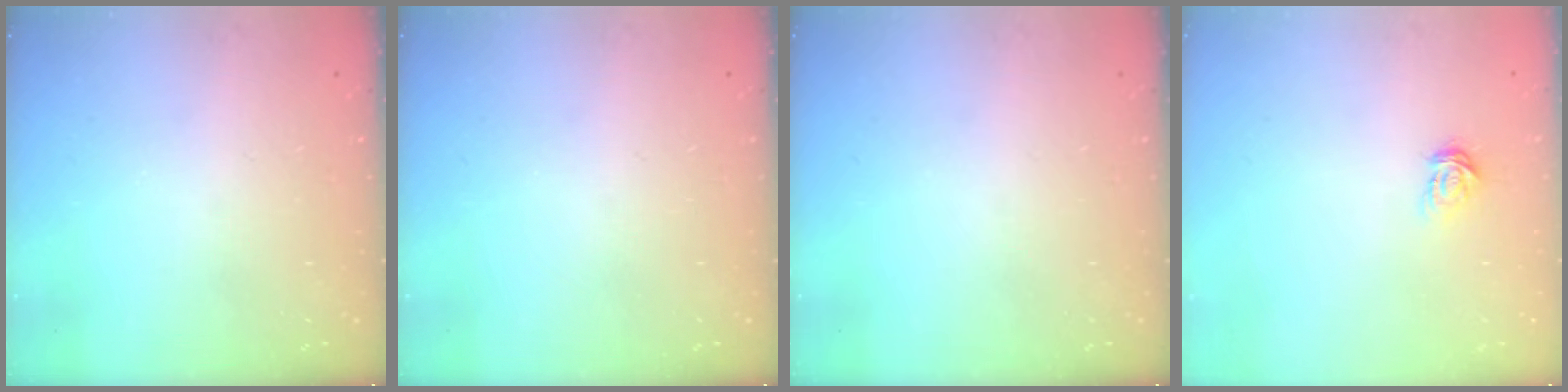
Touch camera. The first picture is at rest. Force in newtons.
{"total": 0.0}
{"total": 0.0}
{"total": 3.5, "press": 3.5, "slide": 0.4}